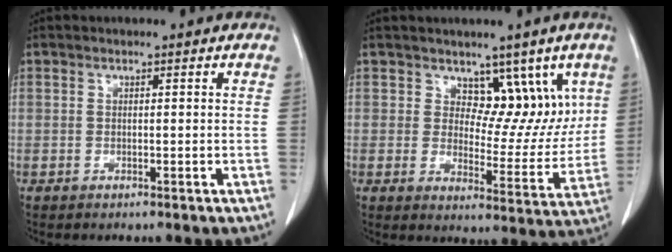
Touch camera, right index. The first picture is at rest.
{"total": 8.7, "force": [4.9, 4.9, 5.3], "torque": [-0.044, -0.004, 0.077]}